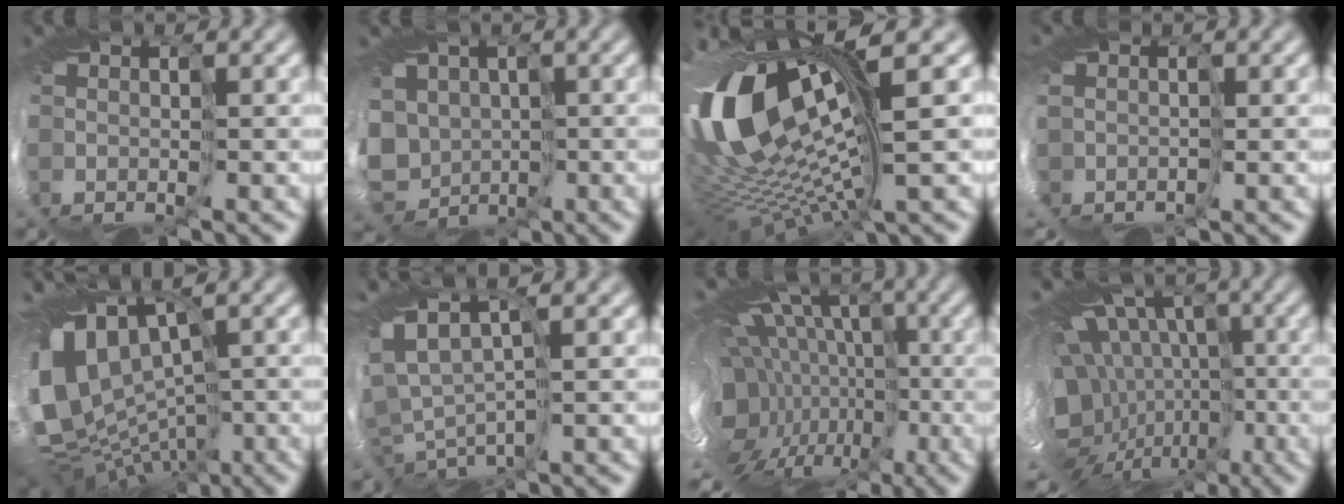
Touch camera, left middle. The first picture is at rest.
{"total": 7.4, "force": [-0.9, 7.1, 1.7], "torque": [-0.066, -0.009, -0.035]}
{"total": 14.2, "force": [3.0, 6.3, 12.4], "torque": [-0.279, -0.010, 0.078]}
{"total": 6.5, "force": [-0.8, 5.8, 2.9], "torque": [-0.066, -0.017, -0.008]}
{"total": 11.7, "force": [-1.5, 7.7, 8.7], "torque": [-0.165, 0.001, 0.022]}
{"total": 3.3, "force": [1.4, 1.4, 2.7], "torque": [-0.070, 0.004, 0.032]}
{"total": 16.7, "force": [-3.1, 12.9, 10.2], "torque": [-0.190, -0.023, -0.035]}
{"total": 15.3, "force": [0.2, 12.1, 9.4], "torque": [-0.172, -0.008, 0.004]}